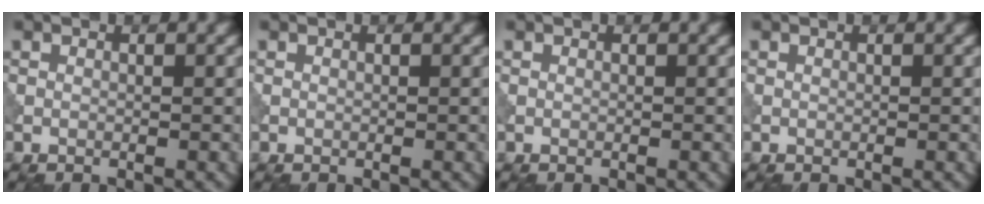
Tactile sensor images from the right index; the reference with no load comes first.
{"total": 0.0}
{"total": 0.0}
{"total": 0.0}